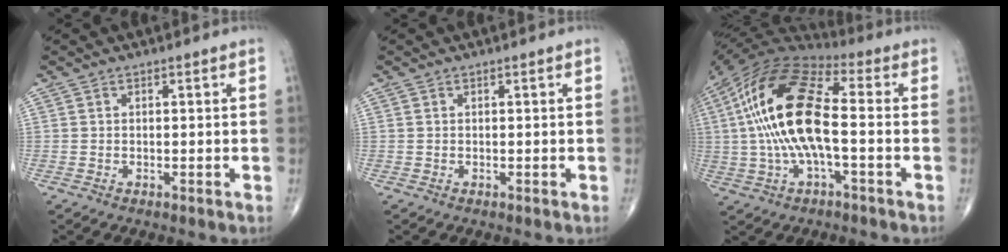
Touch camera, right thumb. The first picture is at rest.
{"total": 0.0}
{"total": 19.7, "force": [-0.3, 7.5, 18.2], "torque": [-0.376, 0.034, -0.013]}